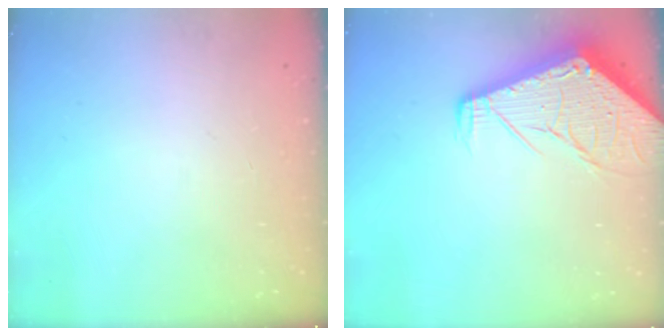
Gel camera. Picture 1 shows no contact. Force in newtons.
{"total": 10.4, "press": 10.3, "slide": 1.3}